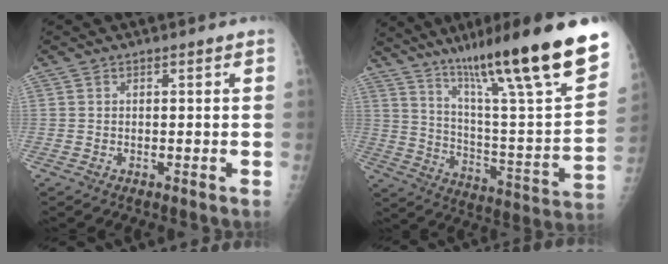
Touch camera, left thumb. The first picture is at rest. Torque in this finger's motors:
{"motor_torque": [1.61, 1.58, 1.51, -1.26, 0.21]}